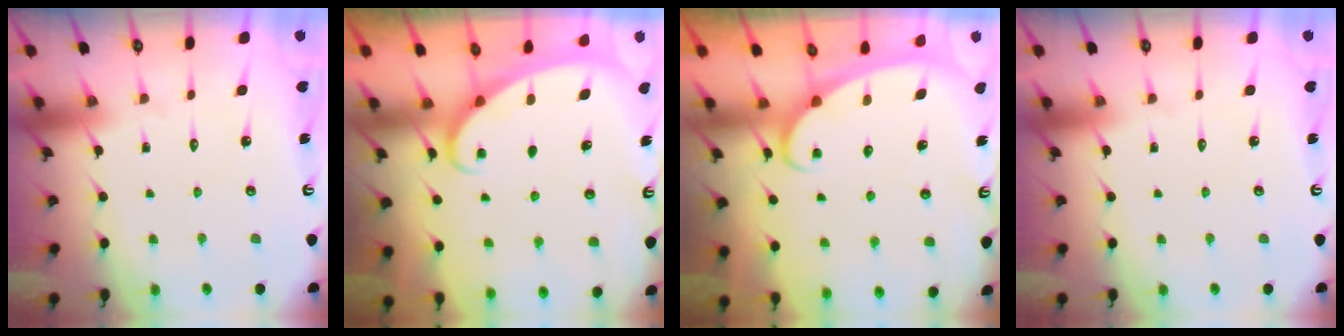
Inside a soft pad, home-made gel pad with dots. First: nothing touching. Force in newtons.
{"total": 2.3, "press": 2.3, "slide": 0.3}
{"total": 2.4, "press": 2.4, "slide": 0.3}
{"total": 0.0}